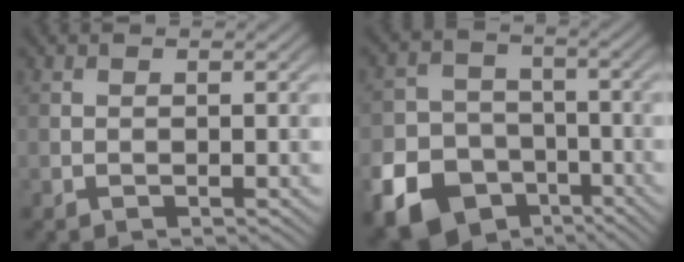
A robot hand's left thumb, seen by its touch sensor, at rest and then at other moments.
{"total": 14.6, "force": [-8.2, 11.1, 4.7], "torque": [-0.121, -0.066, -0.148]}